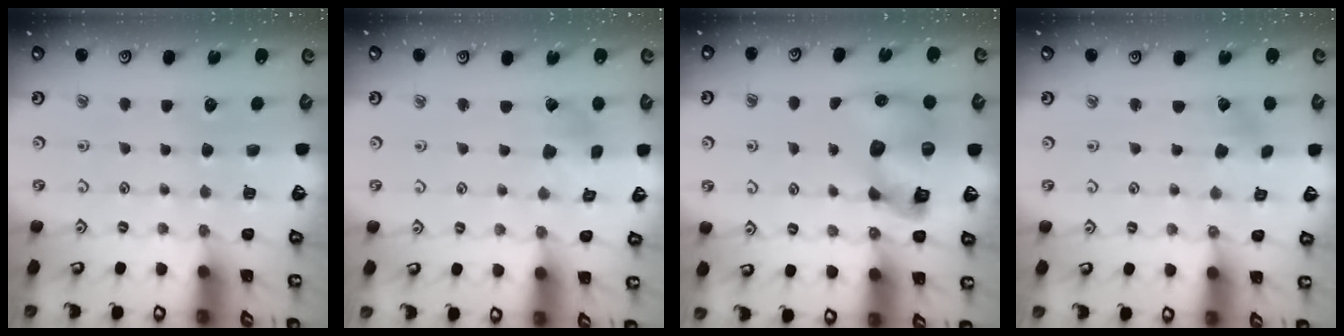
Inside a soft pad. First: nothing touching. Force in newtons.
{"total": 2.9, "press": 2.9, "slide": 0.2}
{"total": 12.4, "press": 12.3, "slide": 2.0}
{"total": 1.5, "press": 1.4, "slide": 0.2}